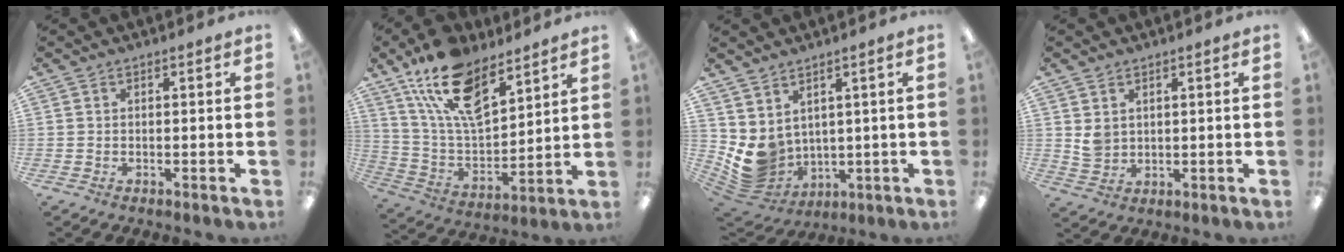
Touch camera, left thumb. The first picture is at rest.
{"total": 18.7, "force": [12.4, 8.5, 11.0], "torque": [-0.211, -0.057, 0.224]}
{"total": 7.4, "force": [2.9, 6.3, 2.6], "torque": [-0.080, -0.034, 0.068]}
{"total": 3.7, "force": [1.7, 2.9, 1.3], "torque": [-0.022, 0.001, 0.033]}